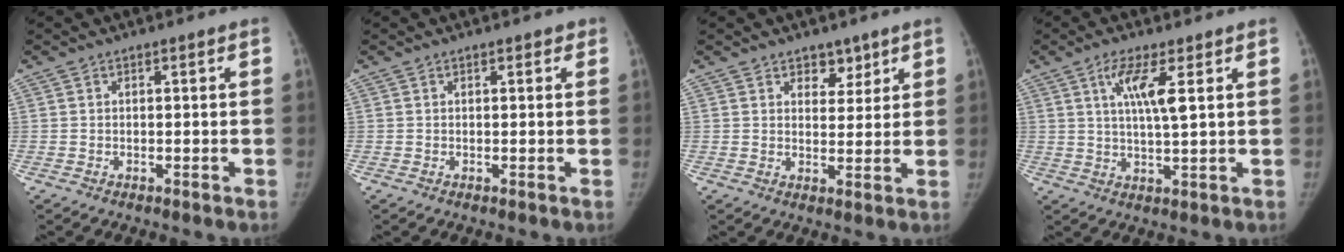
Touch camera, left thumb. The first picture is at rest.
{"total": 1.3, "force": [0.8, 0.7, 0.8], "torque": [-0.003, -0.001, 0.006]}
{"total": 4.5, "force": [3.0, 2.7, 1.8], "torque": [0.006, -0.019, 0.048]}
{"total": 6.9, "force": [2.7, 1.2, 6.2], "torque": [-0.118, -0.015, 0.051]}